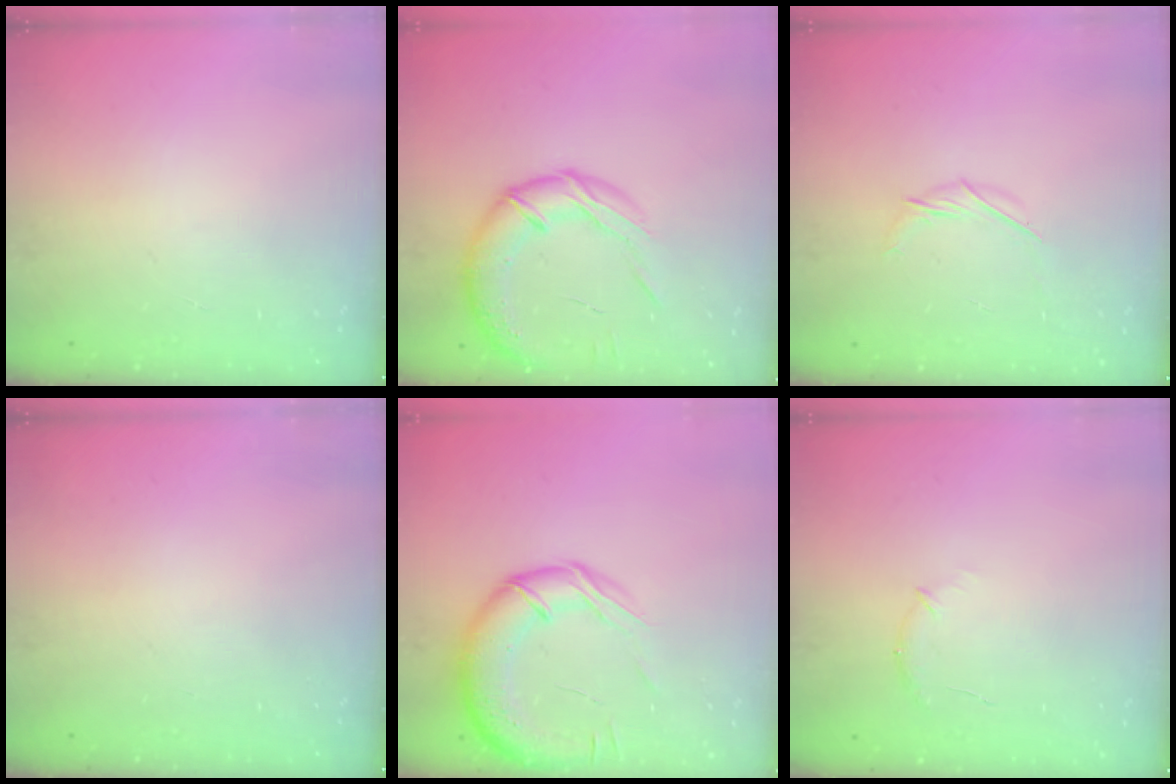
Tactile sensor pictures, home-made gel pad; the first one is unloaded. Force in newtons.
{"total": 17.2, "press": 16.9, "slide": 3.1}
{"total": 4.8, "press": 4.7, "slide": 1.1}
{"total": 0.0}
{"total": 16.7, "press": 16.5, "slide": 2.5}
{"total": 6.9, "press": 6.7, "slide": 1.8}